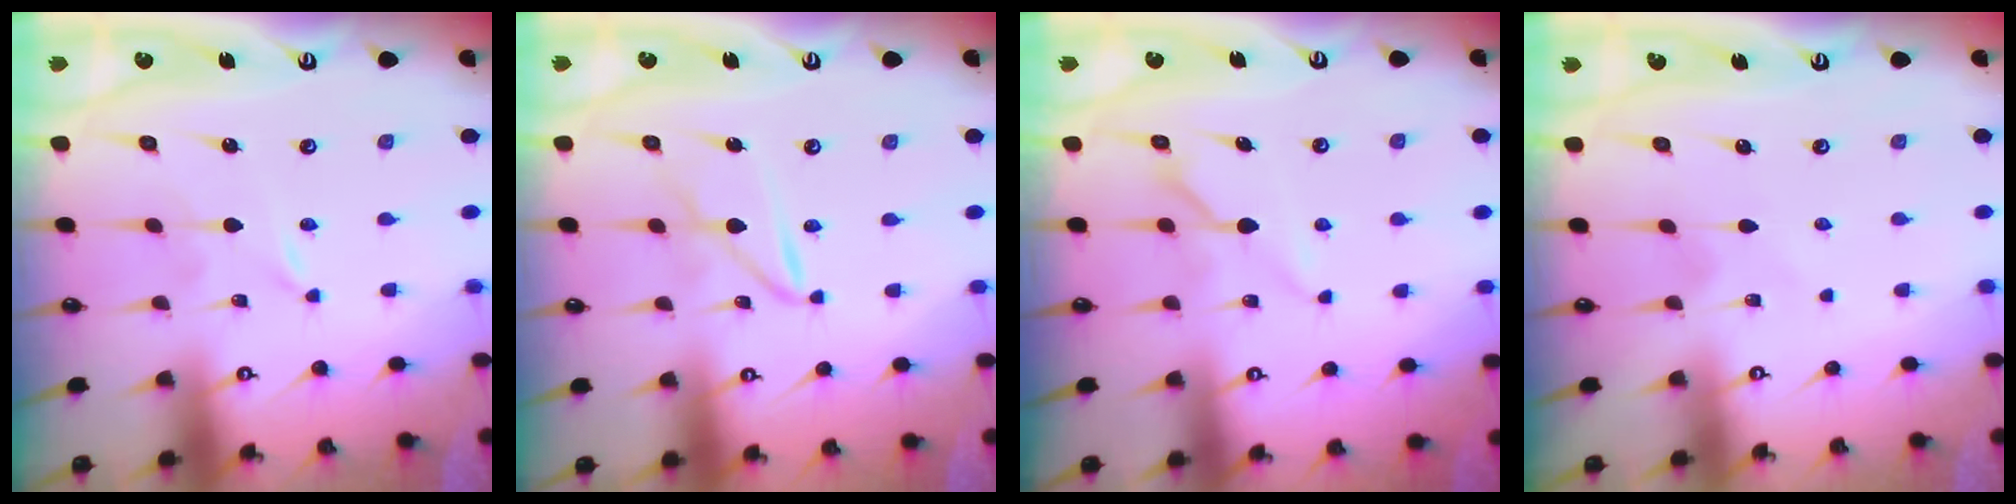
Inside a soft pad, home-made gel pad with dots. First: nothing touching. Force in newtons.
{"total": 4.6, "press": 4.6, "slide": 0.3}
{"total": 6.2, "press": 6.2, "slide": 0.6}
{"total": 1.4, "press": 1.4, "slide": 0.2}